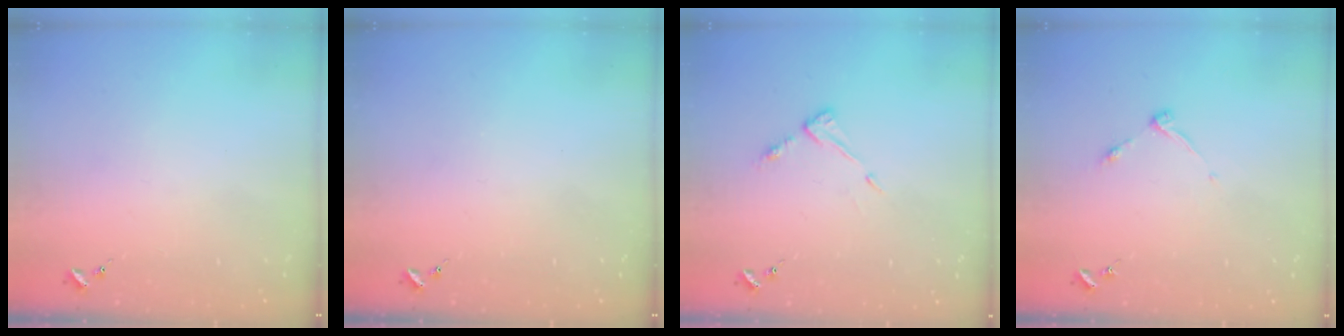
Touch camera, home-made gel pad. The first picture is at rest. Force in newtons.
{"total": 0.0}
{"total": 5.6, "press": 5.6, "slide": 0.3}
{"total": 4.5, "press": 4.4, "slide": 0.6}